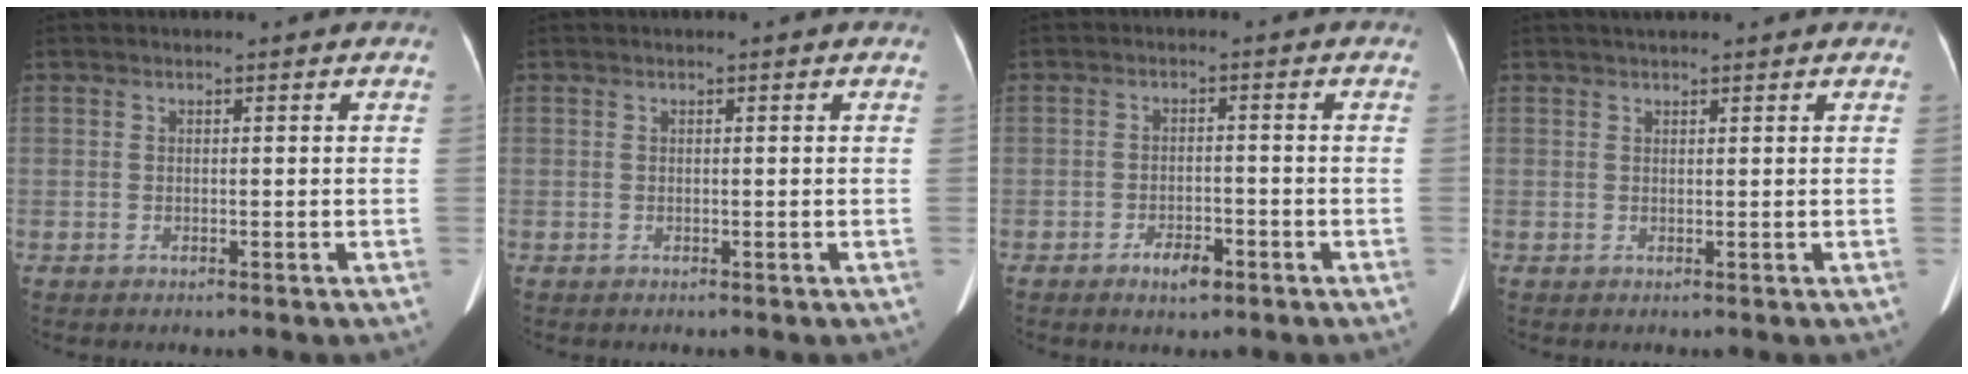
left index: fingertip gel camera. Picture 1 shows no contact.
{"total": 0.0}
{"total": 3.2, "force": [-2.1, 1.3, 2.1], "torque": [-0.037, 0.001, -0.032]}
{"total": 3.2, "force": [2.8, 0.4, 1.6], "torque": [-0.018, 0.026, 0.041]}